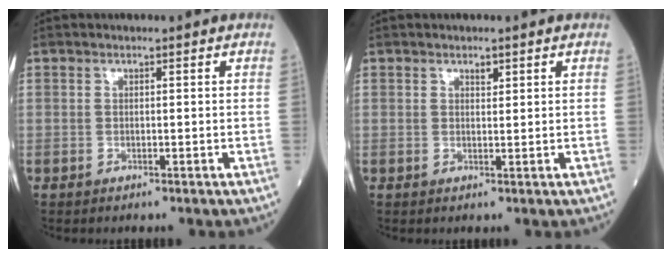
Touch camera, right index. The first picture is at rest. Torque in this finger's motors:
{"motor_torque": [0.00, 0.01, -0.02, 0.00]}